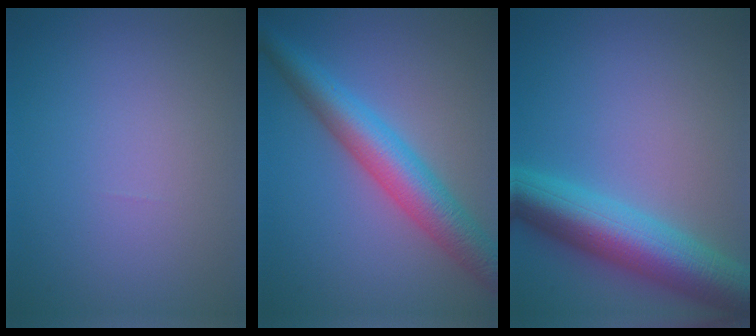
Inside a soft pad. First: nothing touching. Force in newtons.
{"total": 6.4, "press": 6.4, "slide": 0.1}
{"total": 8.9, "press": 8.9, "slide": 0.2}